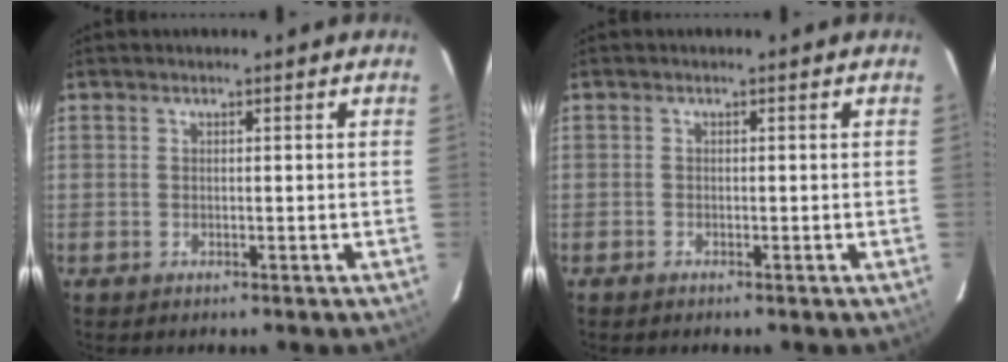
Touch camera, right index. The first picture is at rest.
{"total": 0.5, "force": [-0.5, 0.2, 0.0], "torque": [-0.002, 0.000, -0.009]}